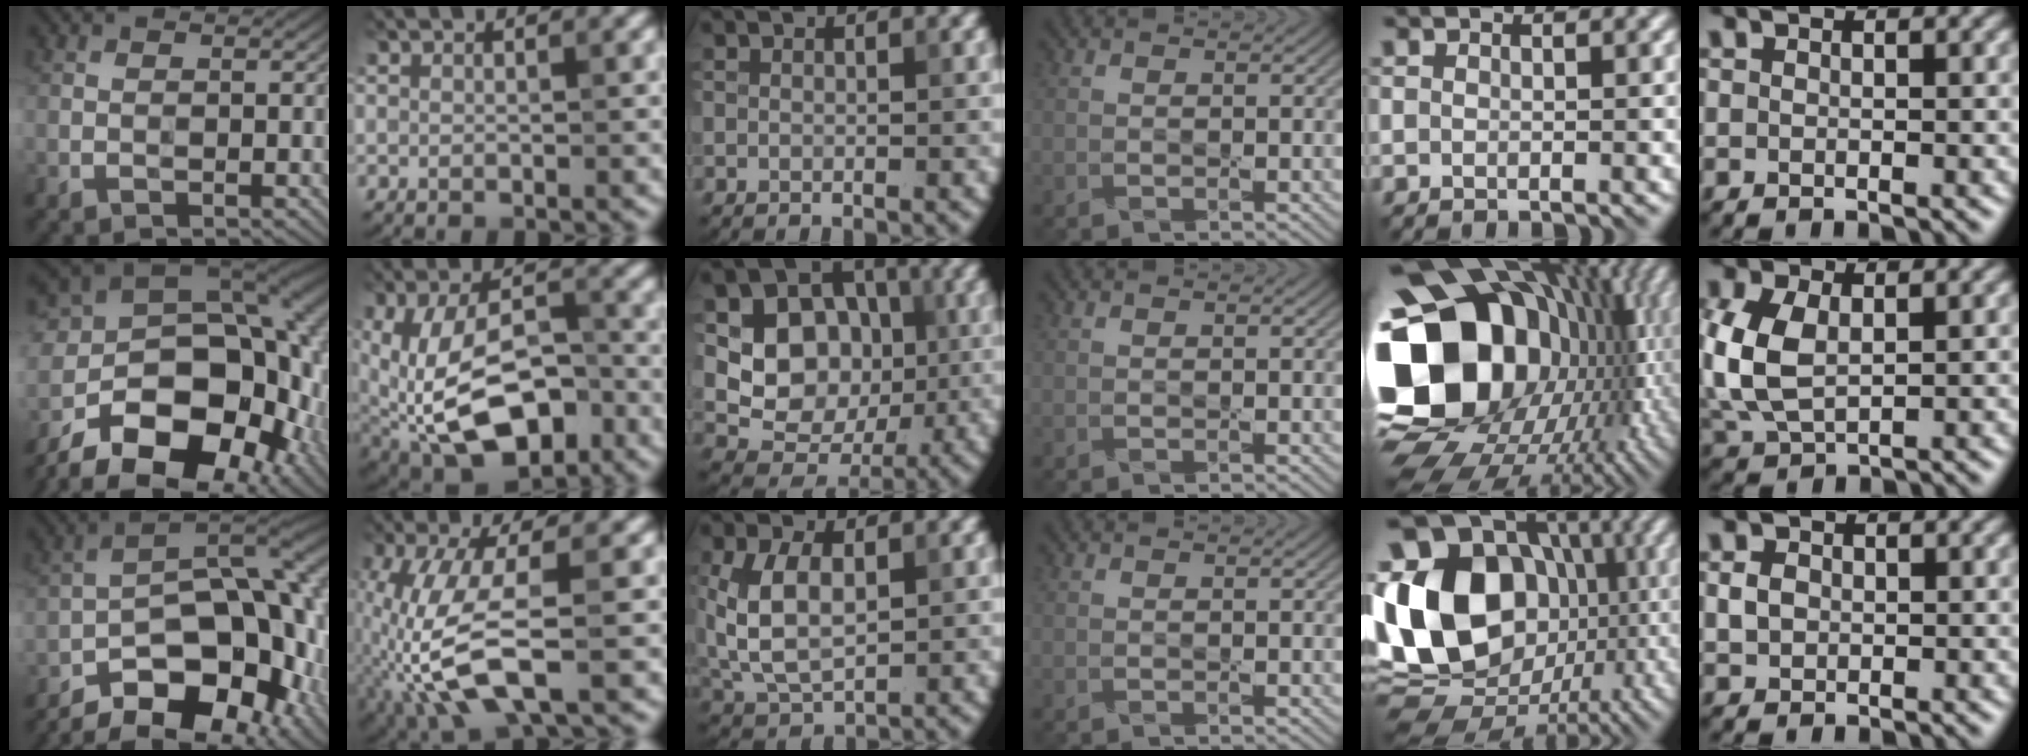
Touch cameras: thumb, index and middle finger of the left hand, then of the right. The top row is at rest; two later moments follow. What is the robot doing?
{"motion": "wipe", "object": "mirror"}